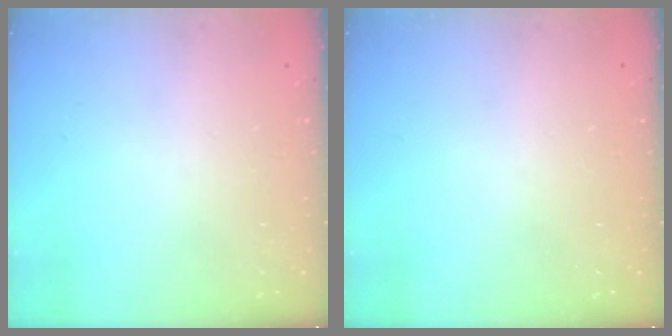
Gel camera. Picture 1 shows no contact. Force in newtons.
{"total": 0.0}